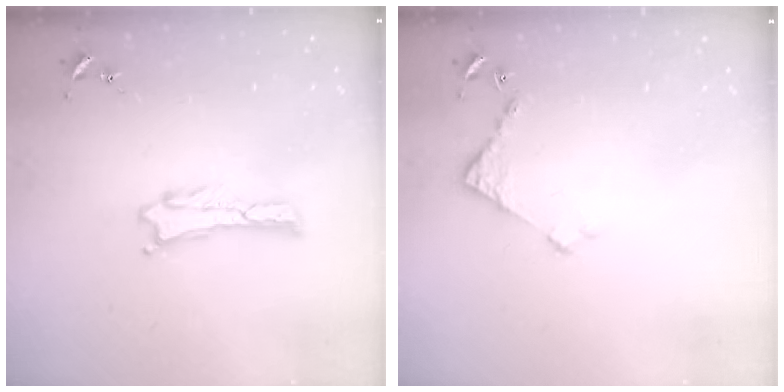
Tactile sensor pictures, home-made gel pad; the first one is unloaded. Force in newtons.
{"total": 3.7, "press": 3.7, "slide": 0.3}